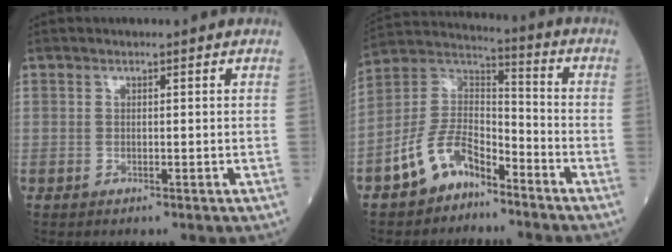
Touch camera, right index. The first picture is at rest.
{"total": 11.2, "force": [-7.1, 6.1, 6.1], "torque": [-0.143, 0.029, -0.140]}